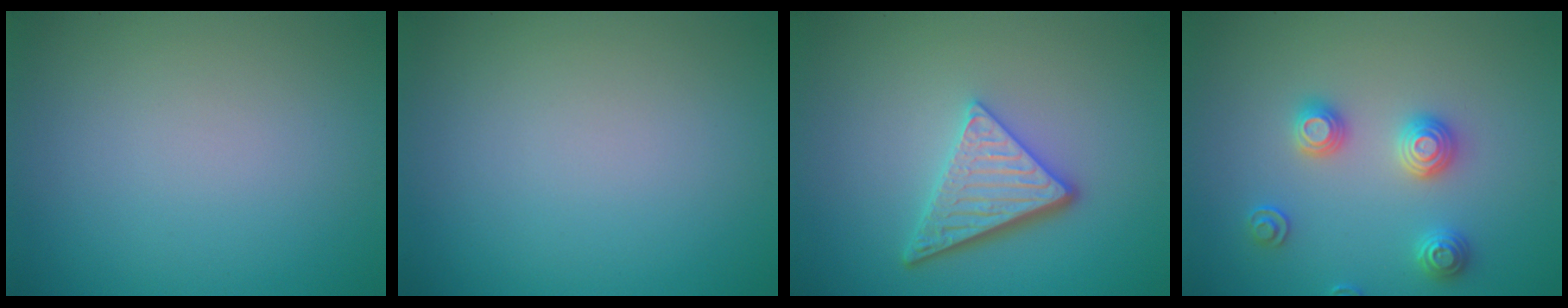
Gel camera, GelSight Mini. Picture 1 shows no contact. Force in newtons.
{"total": 0.0}
{"total": 4.3, "press": 3.4, "slide": 2.6}
{"total": 2.8, "press": 2.8, "slide": 0.2}